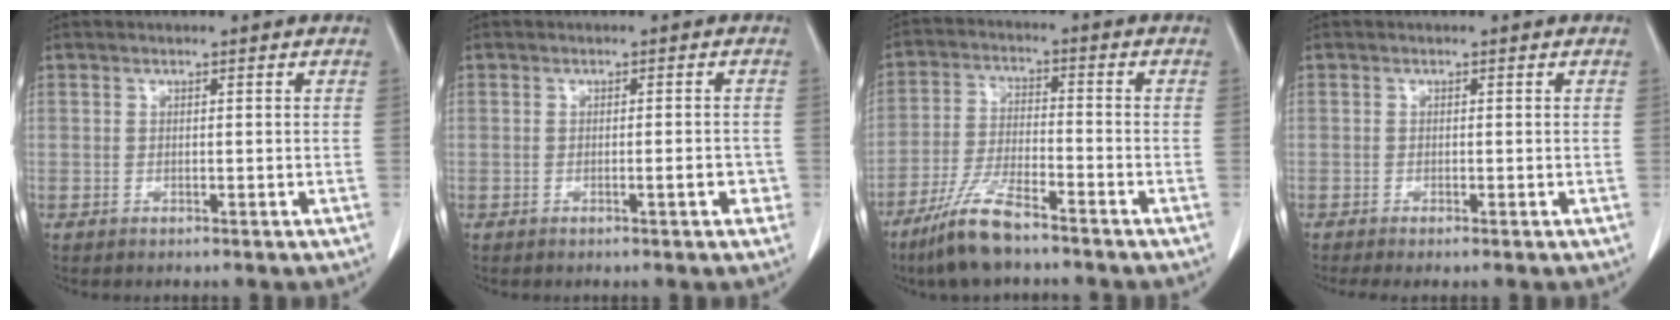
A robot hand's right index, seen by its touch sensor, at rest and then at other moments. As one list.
[{"total": 2.1, "force": [-0.9, 0.5, 1.8], "torque": [-0.025, 0.002, -0.009]}, {"total": 9.3, "force": [-7.0, 1.4, 6.0], "torque": [-0.131, -0.023, -0.134]}, {"total": 2.3, "force": [-1.8, 0.0, 1.4], "torque": [-0.021, -0.006, -0.024]}]